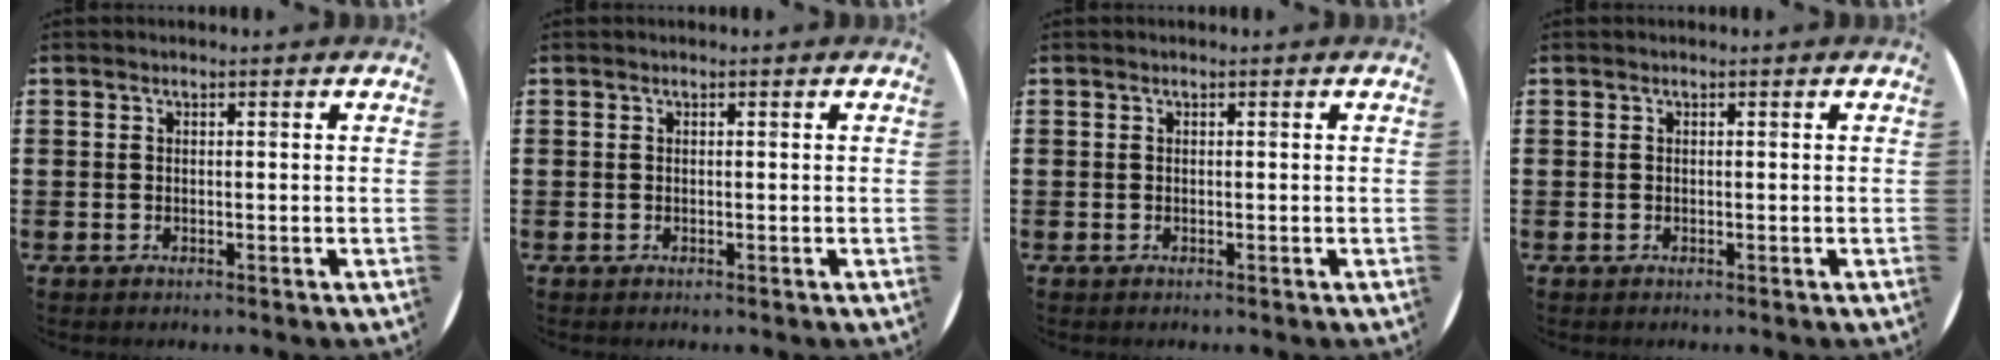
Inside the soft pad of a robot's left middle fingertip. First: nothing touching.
{"total": 0.0}
{"total": 0.0}
{"total": 0.0}